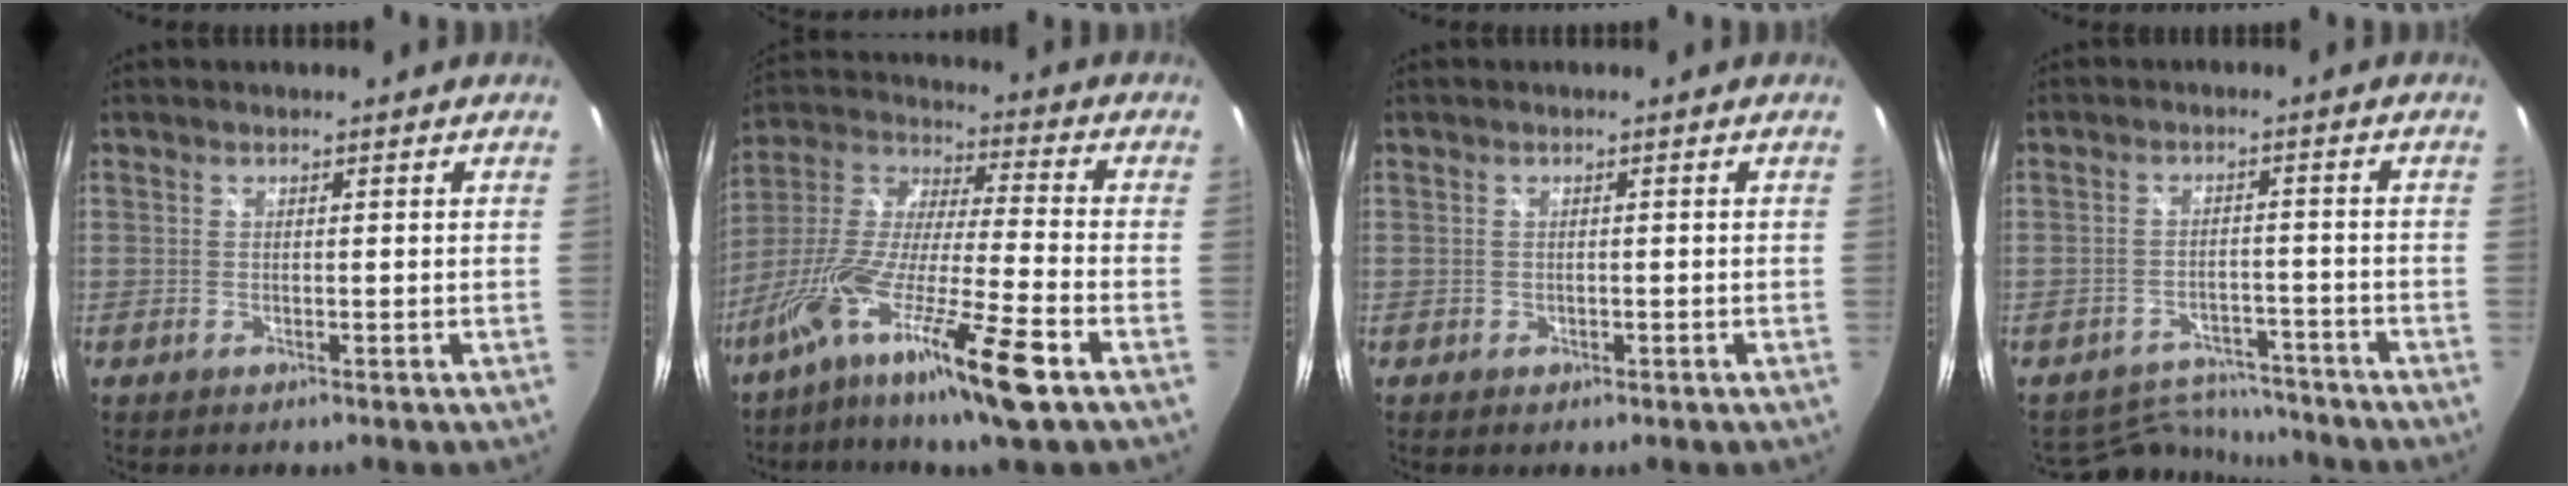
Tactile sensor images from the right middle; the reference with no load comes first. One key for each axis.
{"total": 19.6, "fx": -11.7, "fy": 0.6, "fz": 15.6, "tx": -0.297, "ty": -0.042, "tz": -0.218}
{"total": 1.0, "fx": -0.5, "fy": 0.8, "fz": 0.3, "tx": -0.006, "ty": -0.004, "tz": -0.007}
{"total": 8.7, "fx": -8.2, "fy": 2.7, "fz": 0.2, "tx": -0.016, "ty": 0.014, "tz": -0.119}